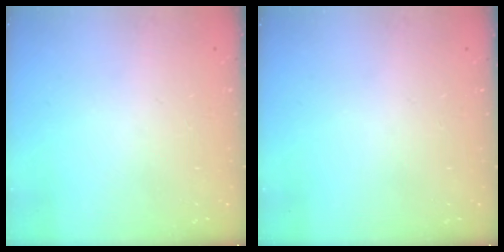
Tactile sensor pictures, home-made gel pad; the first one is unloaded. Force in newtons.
{"total": 0.0}